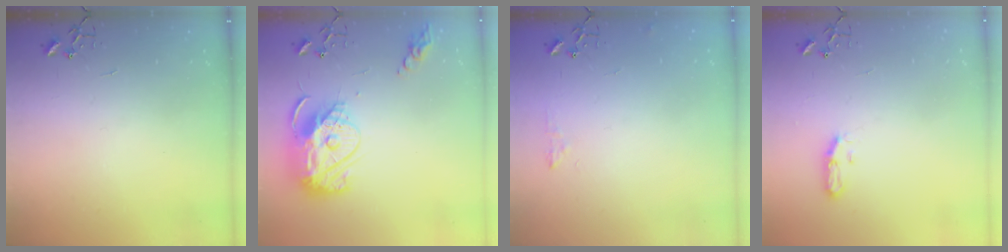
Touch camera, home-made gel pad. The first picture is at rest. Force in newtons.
{"total": 16.0, "press": 15.9, "slide": 1.4}
{"total": 5.2, "press": 5.2, "slide": 0.7}
{"total": 5.5, "press": 5.5, "slide": 0.7}